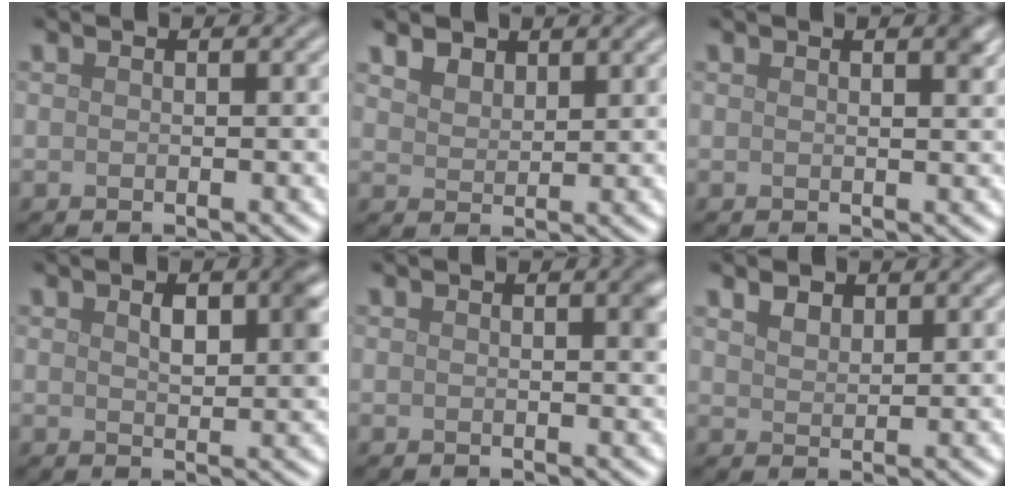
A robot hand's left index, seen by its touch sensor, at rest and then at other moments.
{"total": 3.3, "force": [2.6, 1.6, 1.2], "torque": [-0.034, 0.002, 0.047]}
{"total": 1.5, "force": [1.0, 0.4, 1.1], "torque": [-0.008, 0.004, 0.013]}
{"total": 3.7, "force": [1.2, 1.7, 3.1], "torque": [-0.045, 0.006, 0.020]}
{"total": 1.5, "force": [0.4, 0.4, 1.4], "torque": [-0.015, 0.003, 0.005]}
{"total": 1.9, "force": [1.5, 0.9, 0.7], "torque": [-0.017, 0.002, 0.031]}